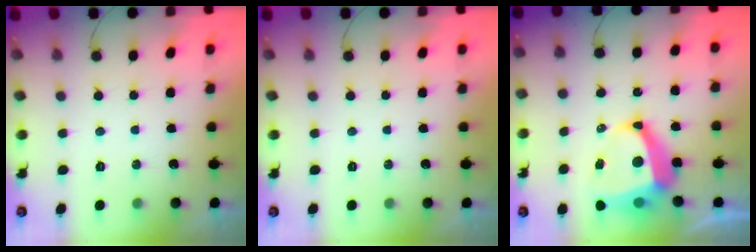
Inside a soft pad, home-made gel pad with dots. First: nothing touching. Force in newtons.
{"total": 0.0}
{"total": 11.8, "press": 11.7, "slide": 1.3}